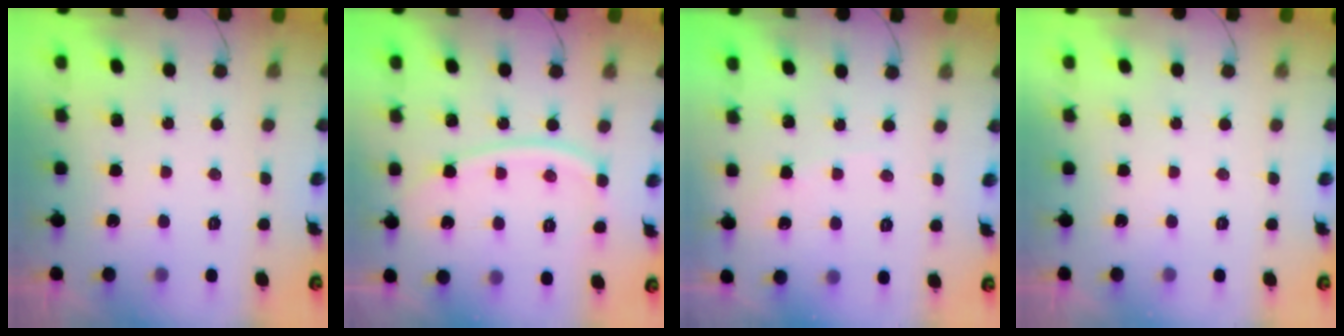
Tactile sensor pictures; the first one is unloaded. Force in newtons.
{"total": 12.0, "press": 11.9, "slide": 1.3}
{"total": 2.9, "press": 2.9, "slide": 0.4}
{"total": 0.0}